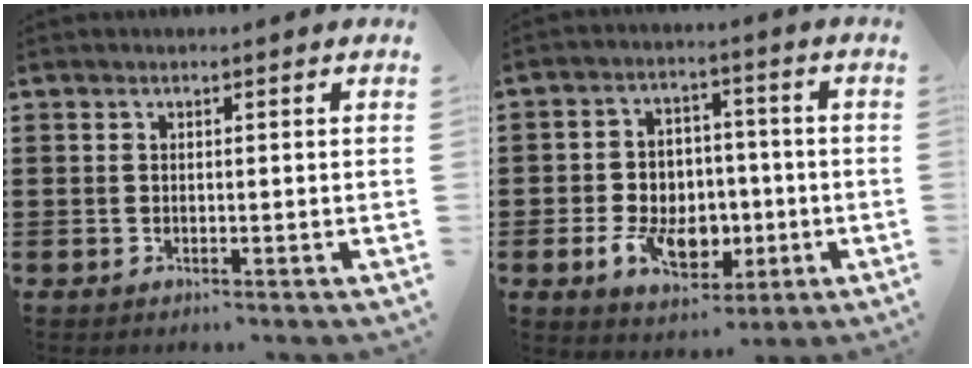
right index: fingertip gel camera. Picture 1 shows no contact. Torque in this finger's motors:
{"motor_torque": [2.14, 0.00, 0.82, 0.20]}